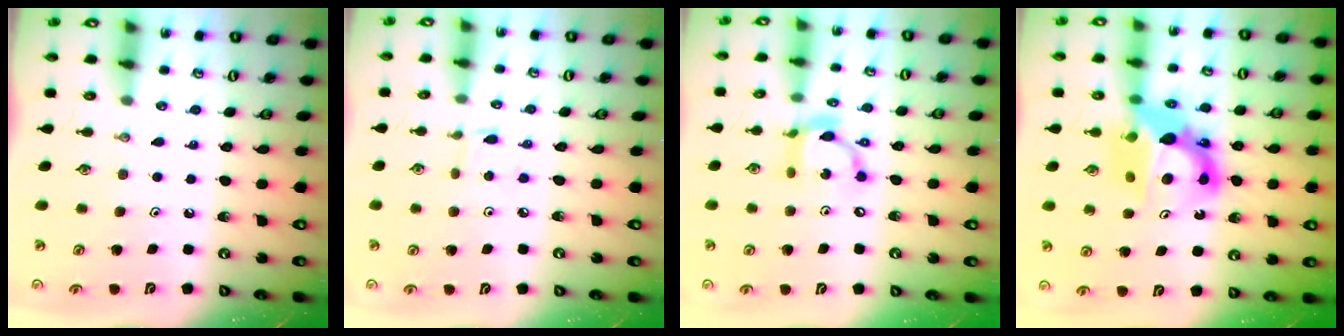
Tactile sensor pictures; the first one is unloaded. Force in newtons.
{"total": 1.2, "press": 1.2, "slide": 0.1}
{"total": 11.5, "press": 11.5, "slide": 0.7}
{"total": 13.4, "press": 13.3, "slide": 1.4}